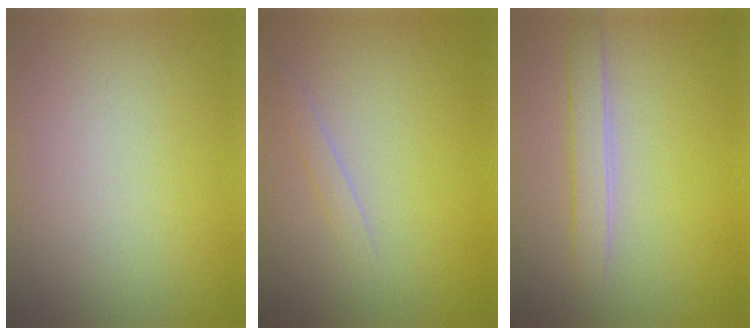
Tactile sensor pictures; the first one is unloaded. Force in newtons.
{"total": 0.9, "press": 0.9, "slide": 0.0}
{"total": 2.1, "press": 2.1, "slide": 0.1}